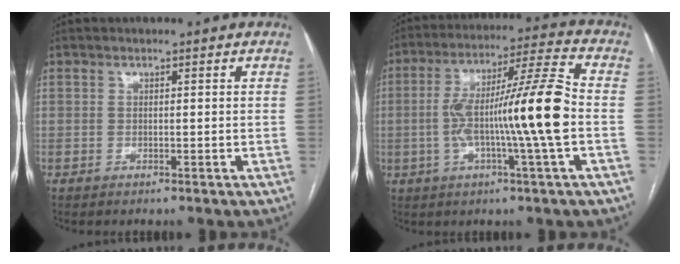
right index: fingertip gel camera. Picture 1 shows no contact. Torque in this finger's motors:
{"motor_torque": [1.30, -0.84, 0.75, 0.21]}